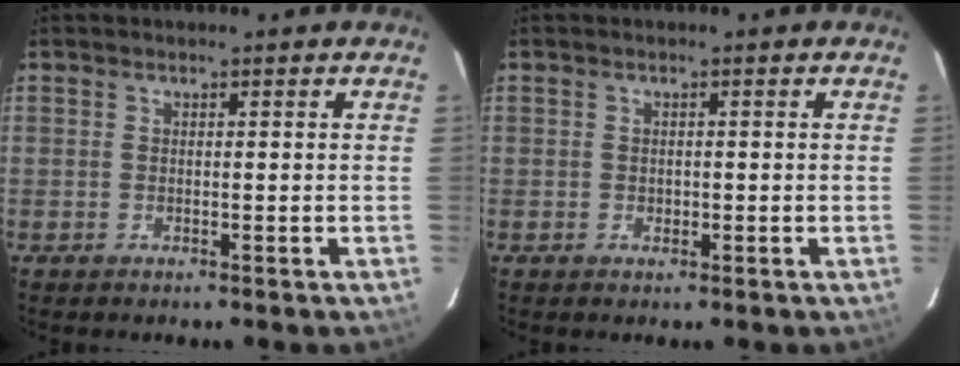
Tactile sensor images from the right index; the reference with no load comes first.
{"total": 1.0, "force": [-0.3, 0.9, 0.4], "torque": [-0.004, -0.001, -0.004]}